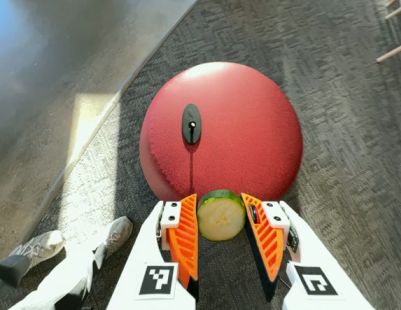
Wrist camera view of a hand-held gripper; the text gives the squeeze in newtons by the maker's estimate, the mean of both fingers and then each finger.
{"total": 9.8, "left": 9.9, "right": 9.7}